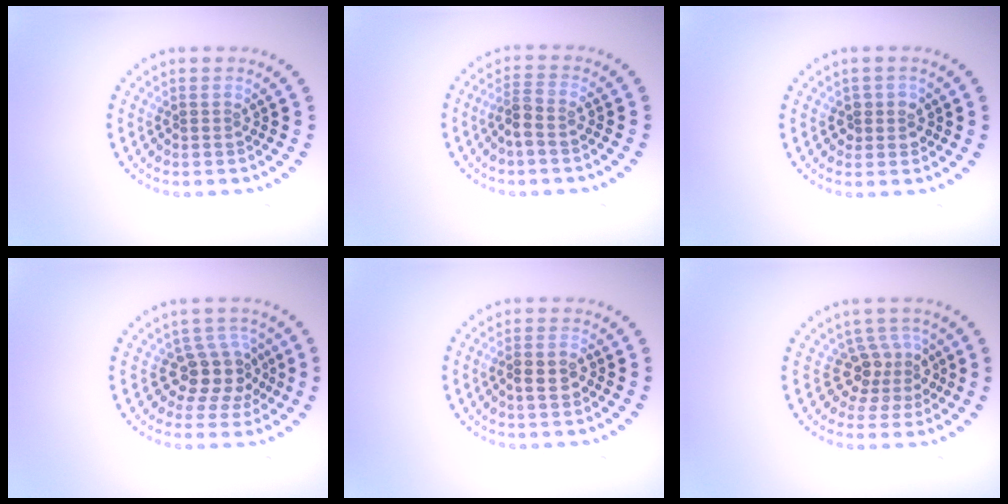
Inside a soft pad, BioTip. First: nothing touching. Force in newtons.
{"total": 2.0, "press": 1.6, "slide": 1.2}
{"total": 1.7, "press": 1.5, "slide": 0.8}
{"total": 3.6, "press": 2.8, "slide": 2.4}
{"total": 2.3, "press": 2.2, "slide": 0.7}
{"total": 3.0, "press": 2.2, "slide": 2.0}